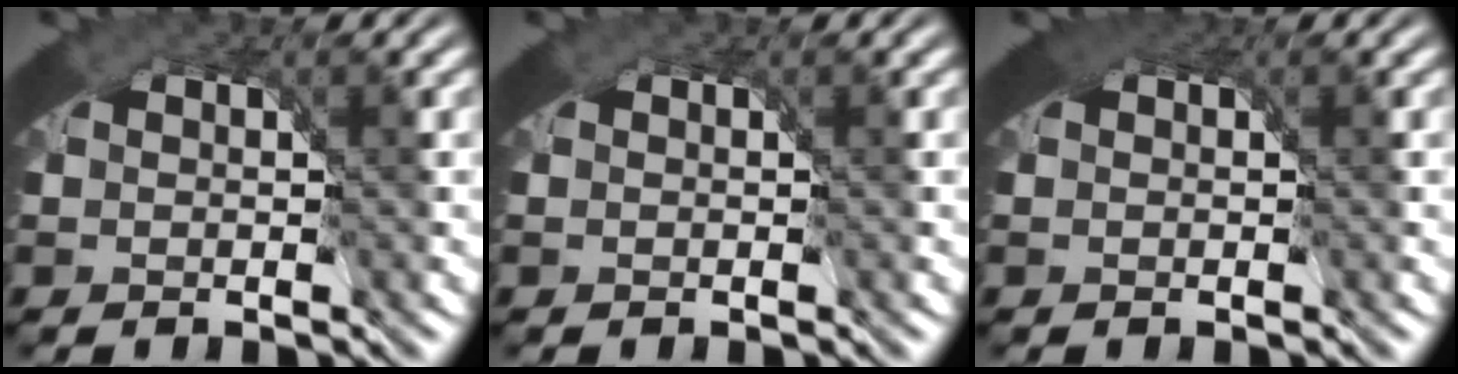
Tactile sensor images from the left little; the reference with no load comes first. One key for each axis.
{"total": 0.0}
{"total": 1.7, "fx": 0.9, "fy": 0.9, "fz": 1.1, "tx": -0.019, "ty": -0.003, "tz": 0.015}